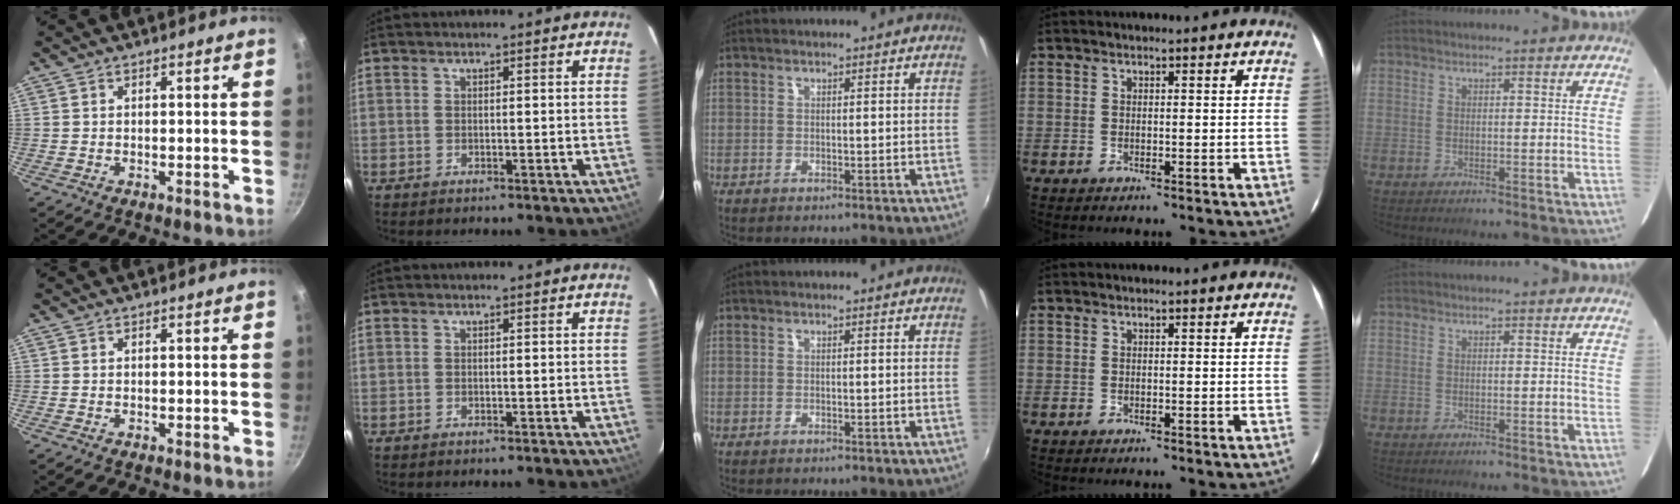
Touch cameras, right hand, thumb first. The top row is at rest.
{}